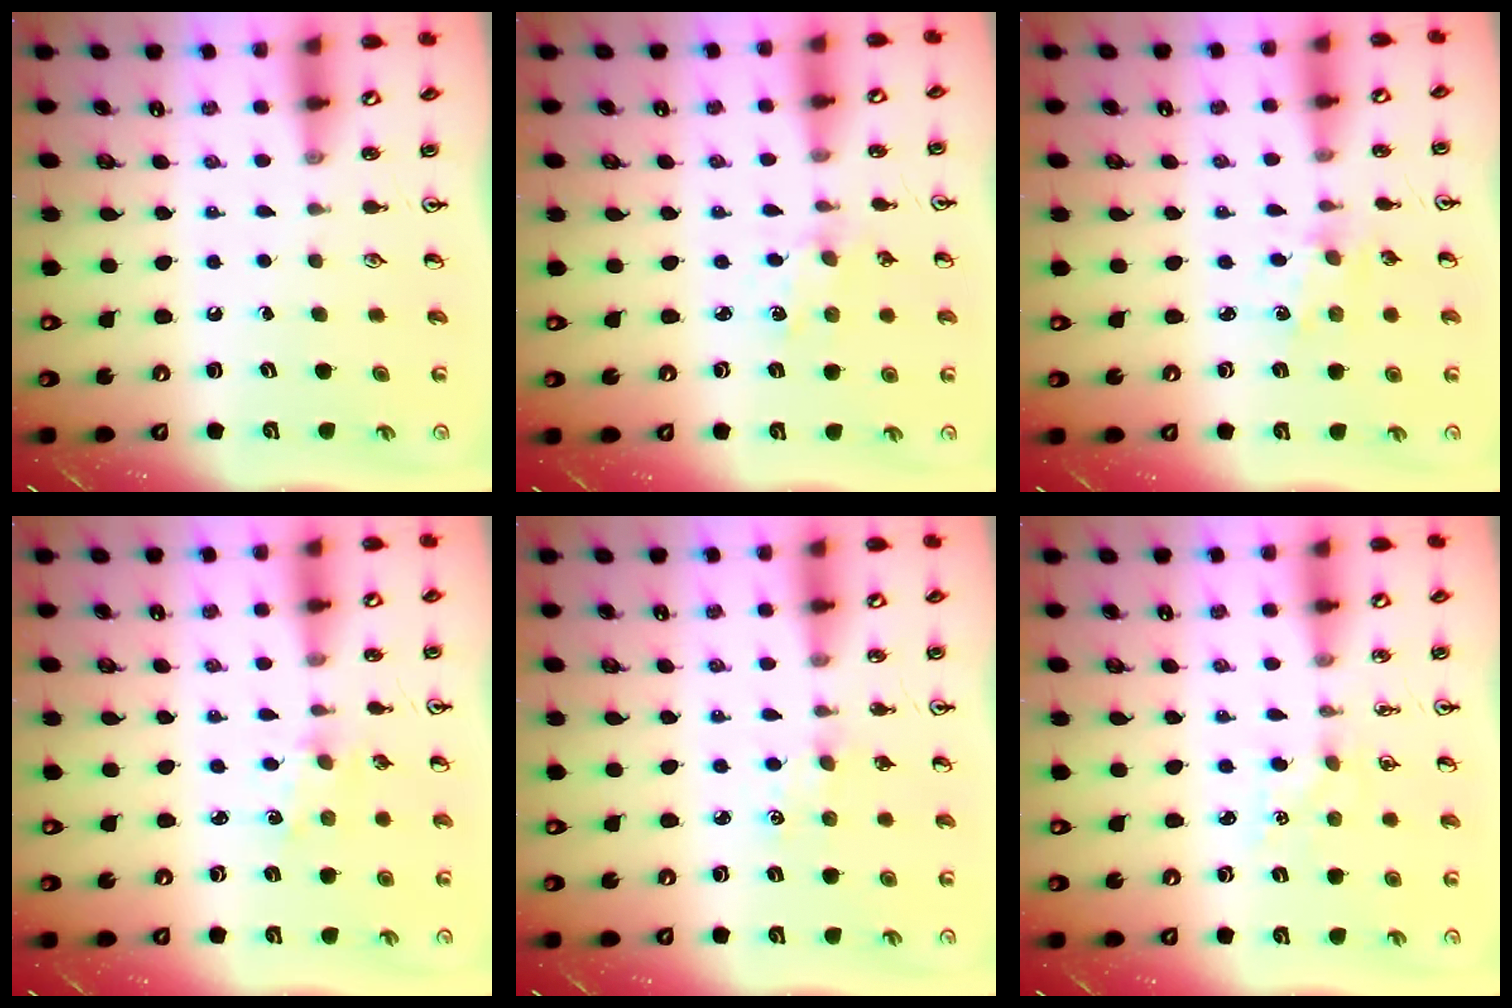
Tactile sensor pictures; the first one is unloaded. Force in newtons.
{"total": 1.1, "press": 1.0, "slide": 0.2}
{"total": 1.5, "press": 1.5, "slide": 0.1}
{"total": 1.0, "press": 0.9, "slide": 0.2}
{"total": 1.2, "press": 1.2, "slide": 0.3}
{"total": 2.1, "press": 2.1, "slide": 0.3}